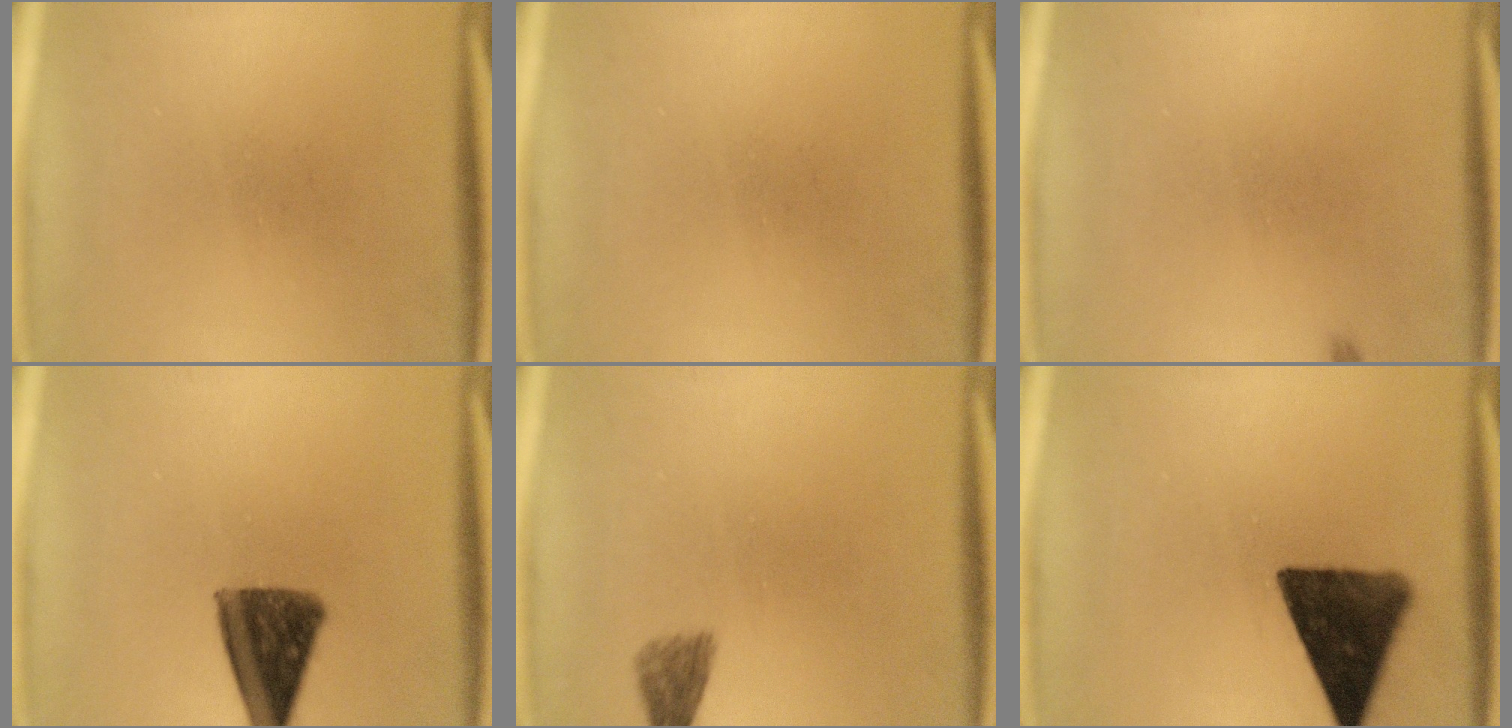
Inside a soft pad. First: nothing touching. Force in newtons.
{"total": 0.0}
{"total": 0.5}
{"total": 10.9}
{"total": 2.4}
{"total": 13.2}